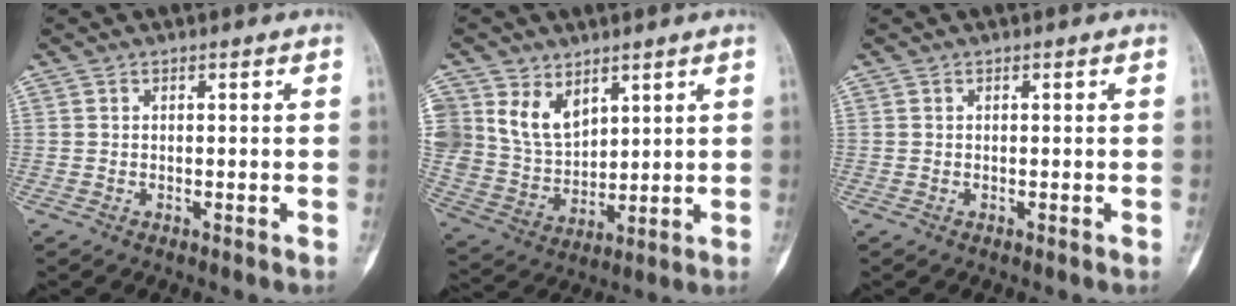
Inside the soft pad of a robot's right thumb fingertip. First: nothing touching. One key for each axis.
{"total": 10.8, "fx": 5.6, "fy": 7.7, "fz": 5.2, "tx": -0.072, "ty": -0.033, "tz": 0.126}
{"total": 0.0}